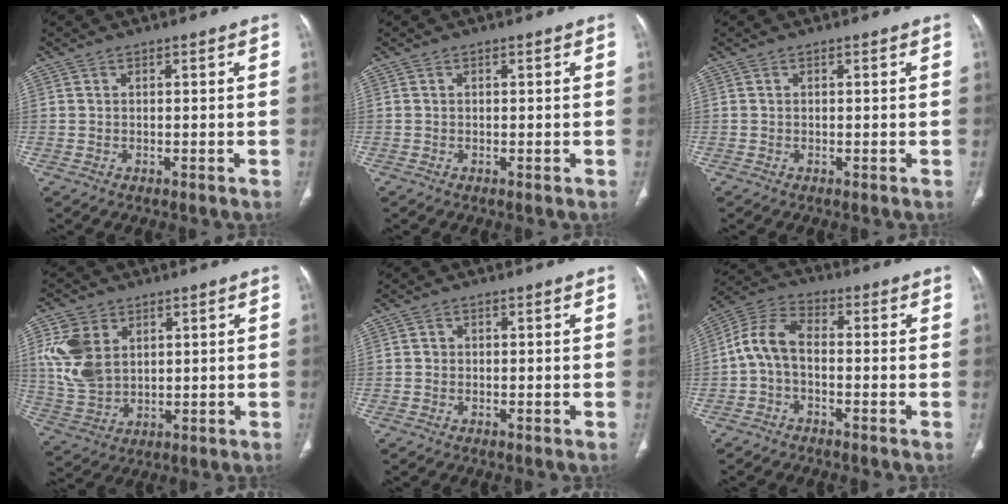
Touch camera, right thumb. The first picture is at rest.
{"total": 0.0}
{"total": 0.0}
{"total": 10.9, "force": [3.3, 7.9, 6.7], "torque": [-0.126, -0.012, 0.078]}
{"total": 0.5, "force": [-0.1, 0.5, 0.1], "torque": [0.000, 0.003, -0.002]}
{"total": 7.7, "force": [-1.1, 4.5, 6.1], "torque": [-0.121, 0.030, -0.034]}